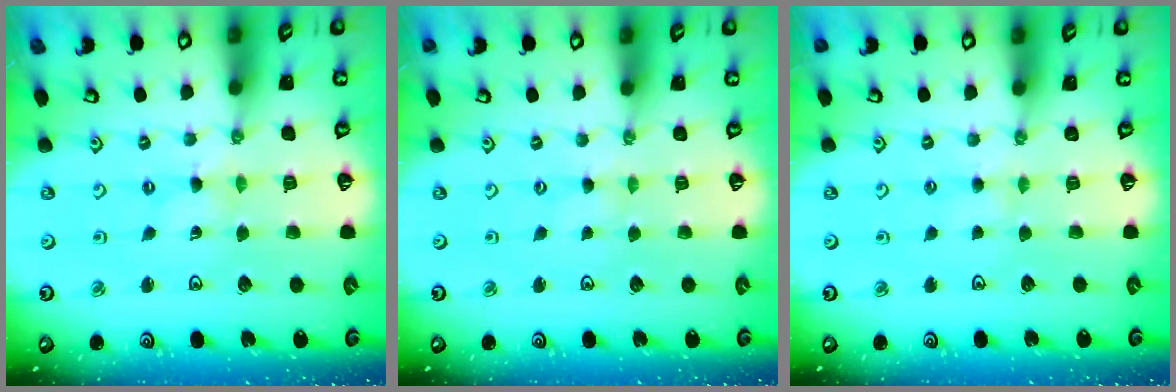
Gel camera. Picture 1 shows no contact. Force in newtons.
{"total": 0.0}
{"total": 2.6, "press": 2.6, "slide": 0.5}